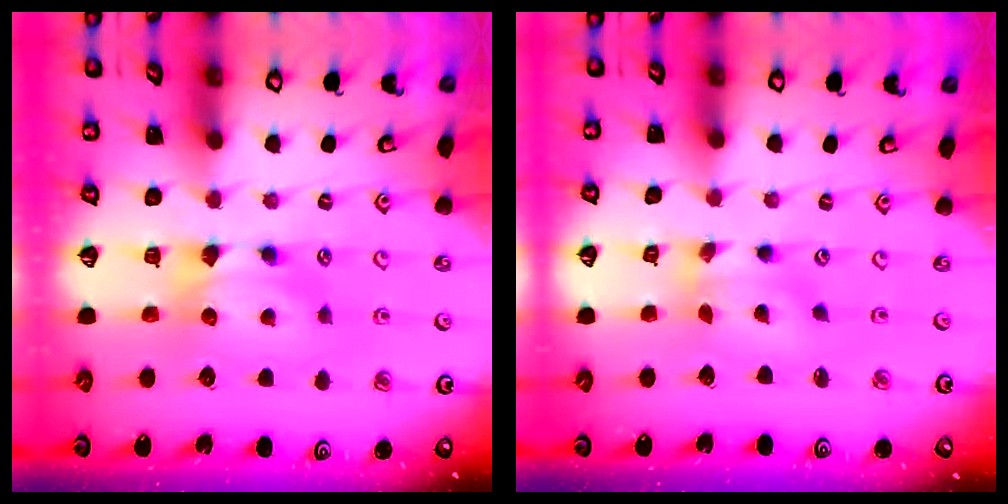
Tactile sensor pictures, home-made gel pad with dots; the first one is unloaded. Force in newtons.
{"total": 2.6, "press": 2.1, "slide": 1.6}